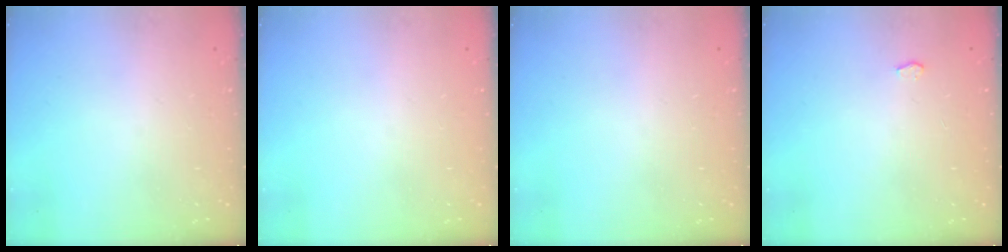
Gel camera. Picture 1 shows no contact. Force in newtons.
{"total": 0.0}
{"total": 0.0}
{"total": 2.1, "press": 2.1, "slide": 0.2}